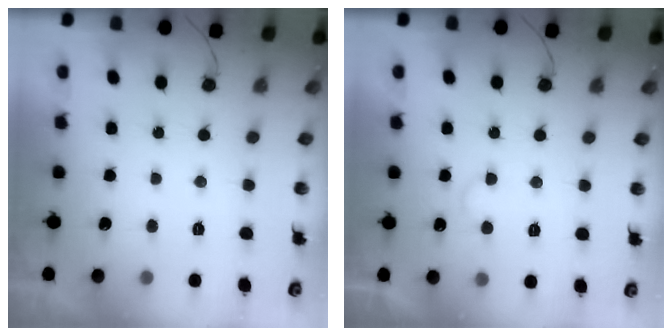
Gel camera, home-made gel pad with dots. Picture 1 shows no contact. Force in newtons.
{"total": 6.7, "press": 6.6, "slide": 0.6}